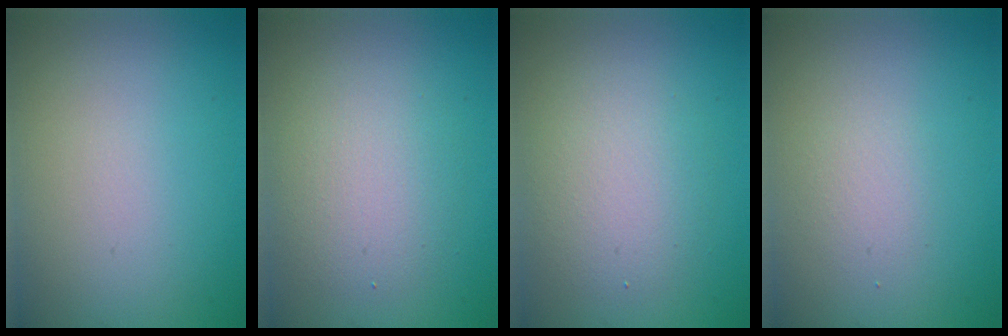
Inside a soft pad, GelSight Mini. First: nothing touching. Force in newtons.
{"total": 3.6, "press": 3.6, "slide": 0.2}
{"total": 3.6, "press": 3.6, "slide": 0.3}
{"total": 1.3, "press": 1.3, "slide": 0.1}